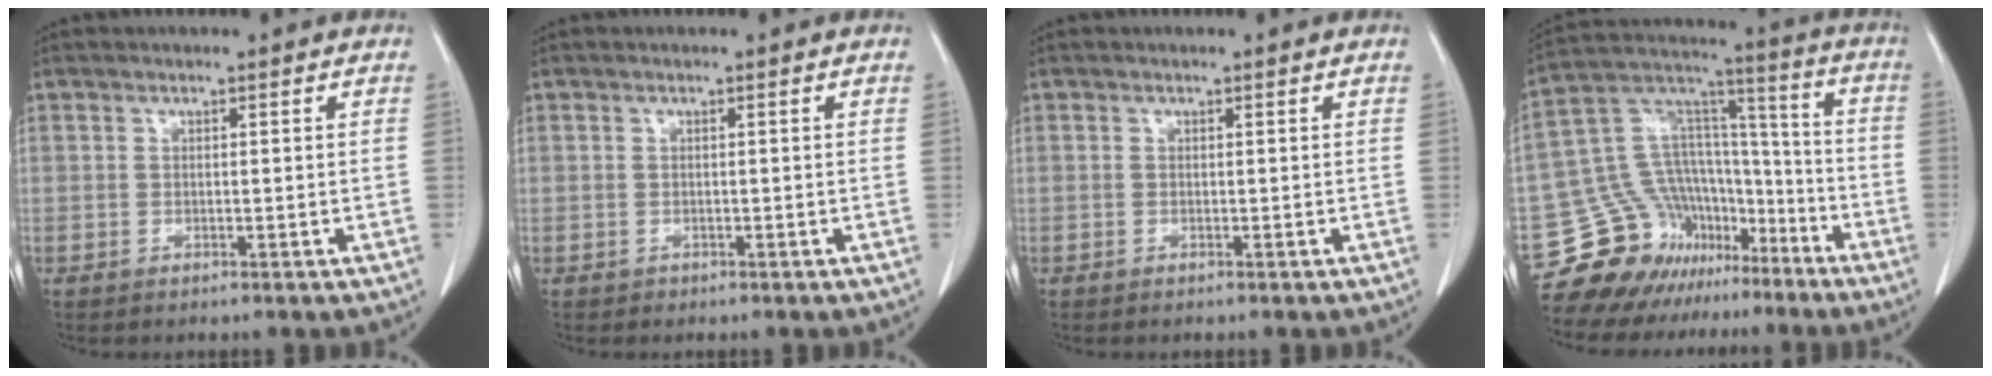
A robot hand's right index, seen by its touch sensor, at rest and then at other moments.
{"total": 0.5, "force": [-0.2, 0.4, -0.1], "torque": [0.000, 0.004, -0.006]}
{"total": 0.0}
{"total": 18.0, "force": [-12.7, 11.3, 5.9], "torque": [-0.115, 0.089, -0.214]}